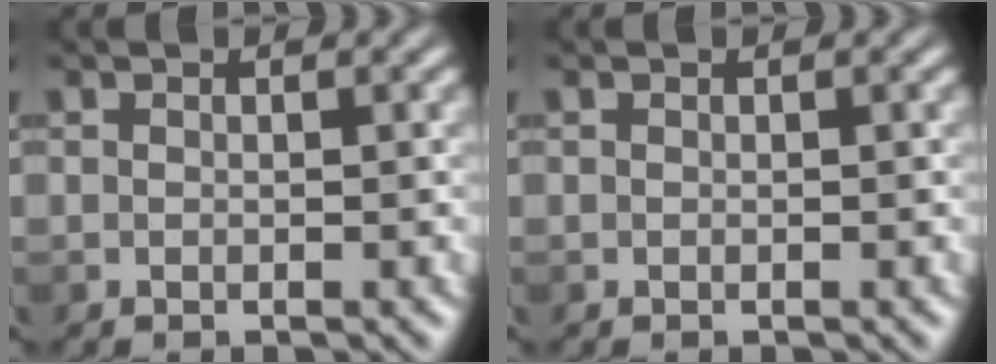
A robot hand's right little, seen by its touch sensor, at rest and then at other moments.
{"total": 0.0}